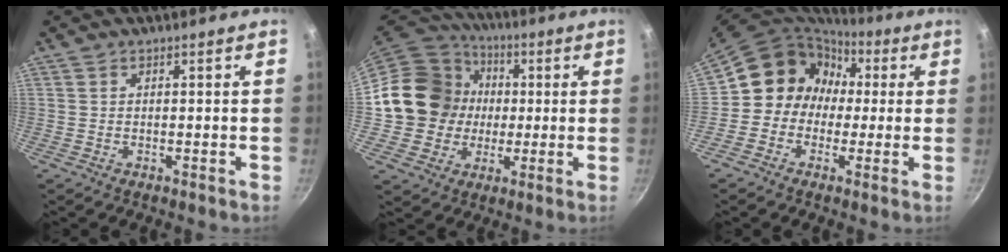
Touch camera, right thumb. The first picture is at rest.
{"total": 17.5, "force": [1.0, 15.8, 7.4], "torque": [-0.114, 0.030, 0.020]}
{"total": 11.9, "force": [1.3, 10.8, 4.7], "torque": [-0.042, 0.034, -0.001]}